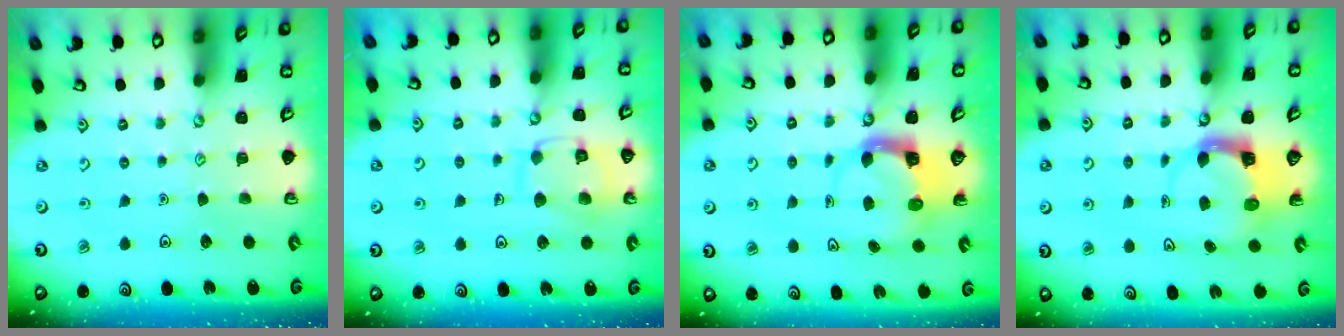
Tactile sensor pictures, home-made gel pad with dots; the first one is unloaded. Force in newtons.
{"total": 11.7, "press": 11.6, "slide": 0.9}
{"total": 3.8, "press": 3.7, "slide": 0.5}
{"total": 3.6, "press": 3.6, "slide": 0.5}